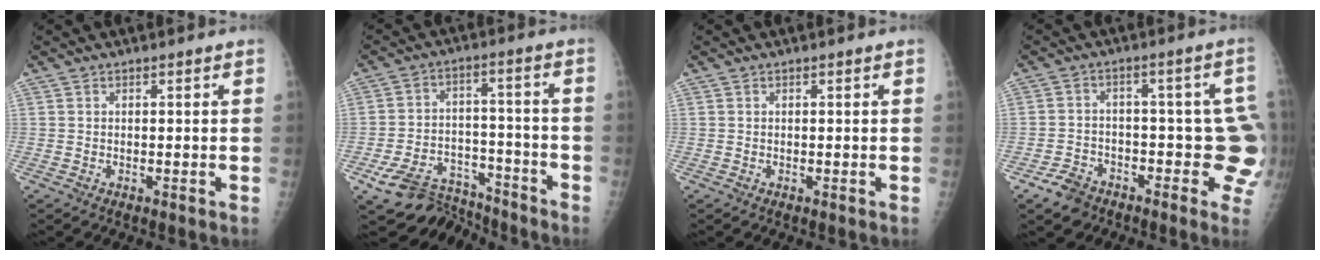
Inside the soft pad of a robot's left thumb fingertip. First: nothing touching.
{"total": 13.6, "force": [-11.7, 6.4, 2.9], "torque": [-0.034, 0.080, -0.187]}
{"total": 0.0}
{"total": 9.7, "force": [-4.7, 6.3, 5.7], "torque": [-0.033, 0.032, -0.071]}